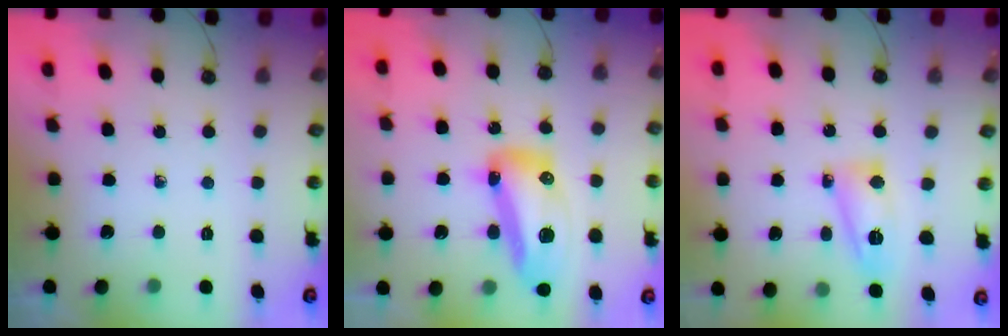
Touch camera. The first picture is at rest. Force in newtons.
{"total": 15.7, "press": 15.6, "slide": 1.4}
{"total": 10.8, "press": 10.8, "slide": 1.0}